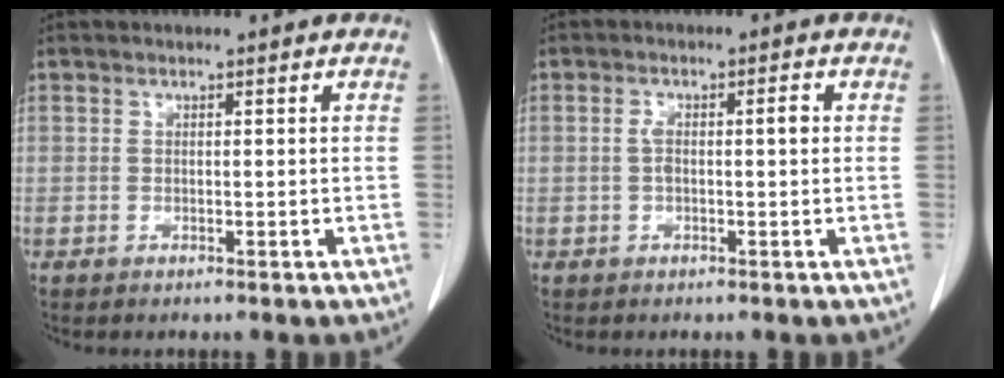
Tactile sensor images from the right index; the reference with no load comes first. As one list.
[{"total": 3.1, "force": [0.1, 0.8, 3.0], "torque": [-0.058, 0.014, 0.004]}]